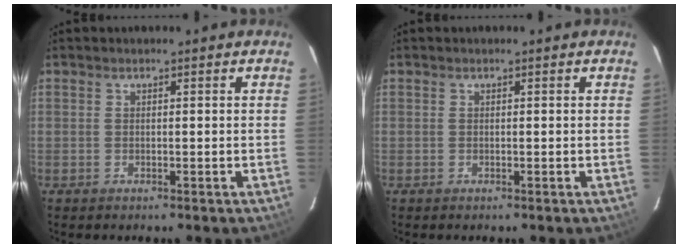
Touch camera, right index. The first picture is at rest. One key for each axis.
{"total": 0.0}